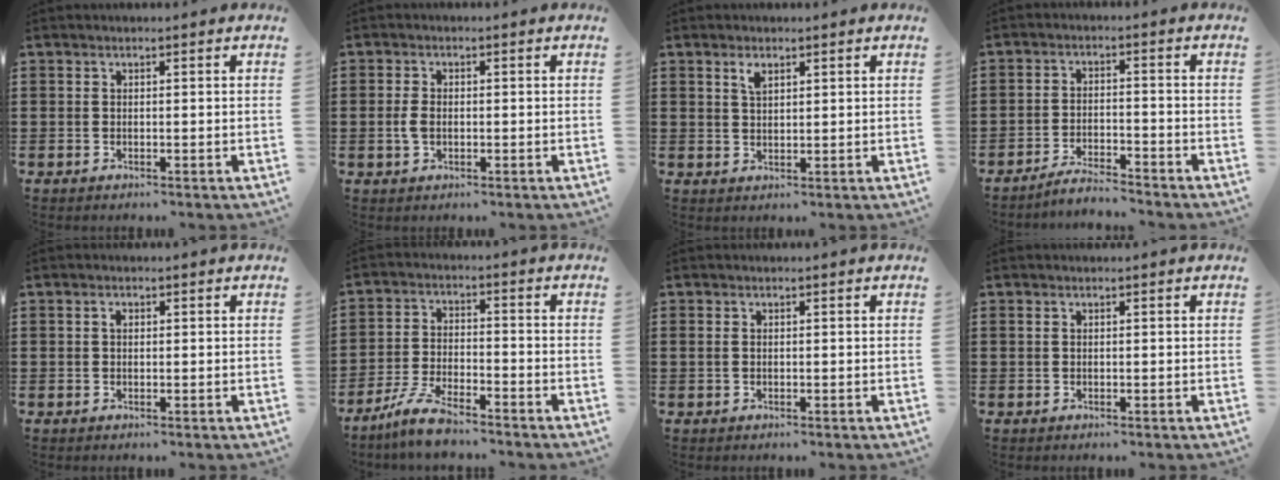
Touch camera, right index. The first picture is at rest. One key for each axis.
{"total": 2.4, "fx": -0.3, "fy": 1.4, "fz": 1.9, "tx": -0.053, "ty": -0.004, "tz": -0.011}
{"total": 2.2, "fx": 1.4, "fy": 0.9, "fz": 1.4, "tx": -0.032, "ty": 0.003, "tz": 0.025}
{"total": 3.7, "fx": -3.7, "fy": -0.1, "fz": 0.8, "tx": -0.016, "ty": 0.003, "tz": -0.075}
{"total": 1.0, "fx": 0.2, "fy": 0.6, "fz": 0.7, "tx": -0.015, "ty": 0.004, "tz": 0.004}
{"total": 6.1, "fx": -5.3, "fy": 0.7, "fz": 2.9, "tx": -0.074, "ty": -0.008, "tz": -0.105}
{"total": 0.7, "fx": 0.0, "fy": 0.5, "fz": 0.5, "tx": -0.013, "ty": 0.002, "tz": -0.001}
{"total": 0.0}